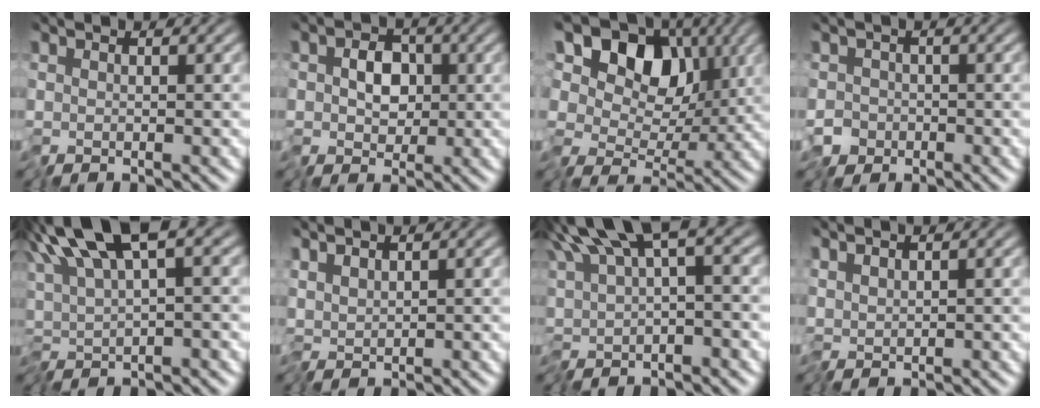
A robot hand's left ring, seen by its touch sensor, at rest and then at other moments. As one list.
[{"total": 3.7, "force": [-0.6, 2.7, 2.4], "torque": [-0.039, 0.001, -0.016]}, {"total": 10.6, "force": [3.0, 7.2, 7.1], "torque": [-0.104, 0.023, 0.034]}, {"total": 2.4, "force": [-1.5, 1.8, 0.2], "torque": [-0.002, 0.000, -0.041]}, {"total": 9.1, "force": [3.5, 2.8, 8.0], "torque": [-0.153, 0.015, 0.057]}, {"total": 1.5, "force": [0.6, 0.6, 1.3], "torque": [-0.029, 0.004, 0.008]}, {"total": 8.9, "force": [2.6, 3.6, 7.7], "torque": [-0.159, 0.000, 0.048]}, {"total": 1.2, "force": [0.6, 0.4, 1.0], "torque": [-0.026, 0.002, 0.009]}]